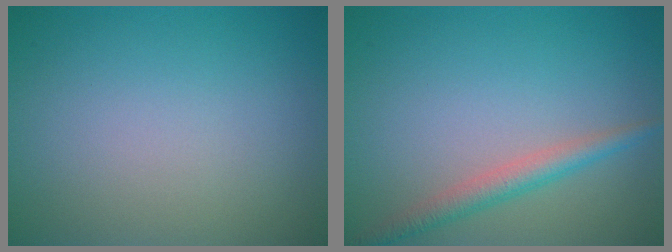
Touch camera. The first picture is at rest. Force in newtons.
{"total": 2.5, "press": 2.5, "slide": 0.1}